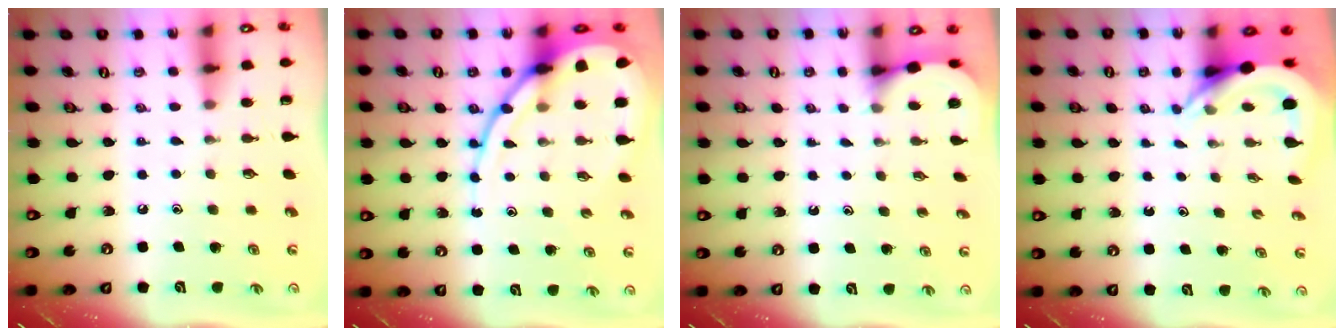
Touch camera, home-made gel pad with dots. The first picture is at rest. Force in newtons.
{"total": 13.8, "press": 13.7, "slide": 1.3}
{"total": 2.6, "press": 2.6, "slide": 0.2}
{"total": 5.7, "press": 5.7, "slide": 0.6}